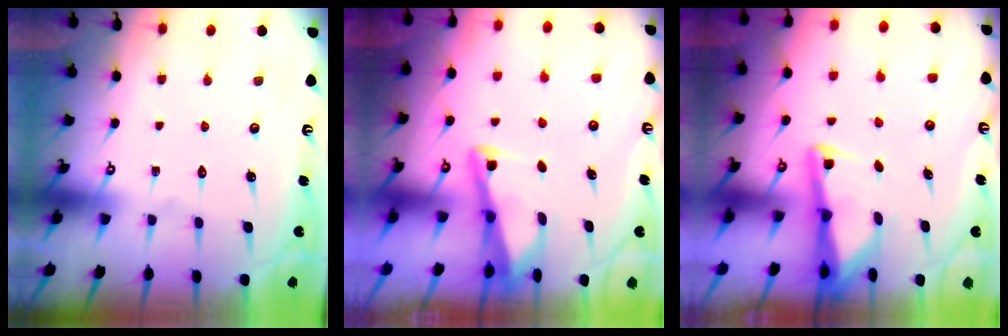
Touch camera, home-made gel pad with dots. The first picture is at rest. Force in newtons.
{"total": 2.8, "press": 2.8, "slide": 0.4}
{"total": 2.9, "press": 2.9, "slide": 0.3}